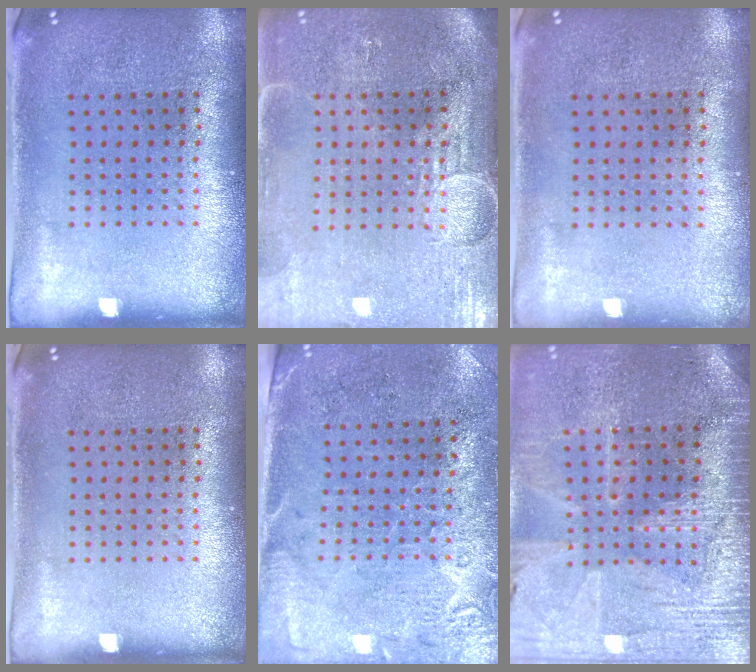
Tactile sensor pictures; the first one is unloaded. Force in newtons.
{"total": 4.0, "press": 3.5, "slide": 1.9}
{"total": 0.0}
{"total": 0.0}
{"total": 2.7, "press": 2.4, "slide": 1.3}
{"total": 3.4, "press": 3.2, "slide": 1.1}